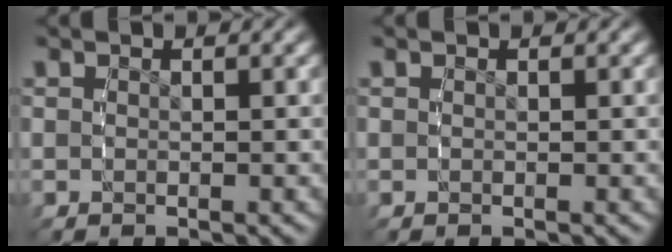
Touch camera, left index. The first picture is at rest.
{"total": 0.0}